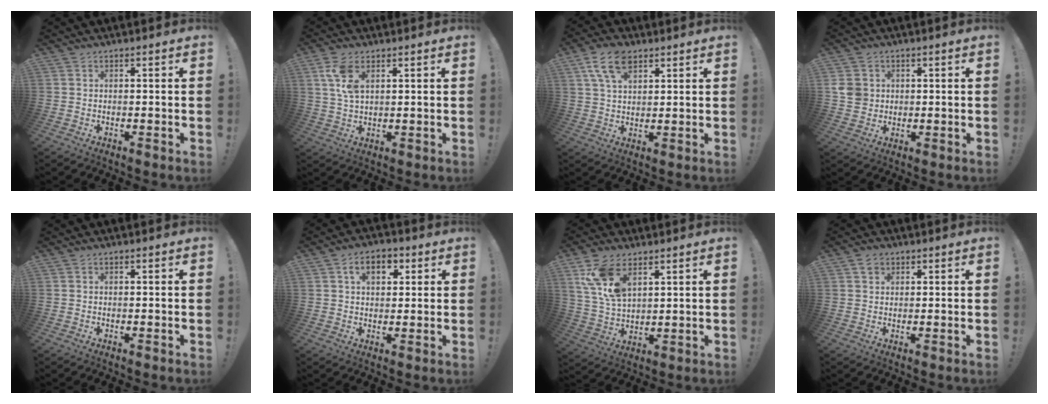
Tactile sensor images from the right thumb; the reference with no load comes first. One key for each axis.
{"total": 7.2, "fx": 3.2, "fy": 3.3, "fz": 5.5, "tx": -0.103, "ty": -0.008, "tz": 0.056}
{"total": 9.9, "fx": 5.2, "fy": 5.2, "fz": 6.5, "tx": -0.122, "ty": -0.004, "tz": 0.101}
{"total": 5.2, "fx": 0.7, "fy": 4.9, "fz": 1.5, "tx": -0.034, "ty": 0.005, "tz": 0.018}
{"total": 0.0}
{"total": 7.3, "fx": 2.7, "fy": 4.7, "fz": 4.9, "tx": -0.070, "ty": 0.006, "tz": 0.046}
{"total": 12.2, "fx": 6.8, "fy": 6.4, "fz": 7.8, "tx": -0.154, "ty": -0.024, "tz": 0.127}
{"total": 2.4, "fx": 1.4, "fy": 1.9, "fz": 0.8, "tx": -0.005, "ty": -0.002, "tz": 0.024}